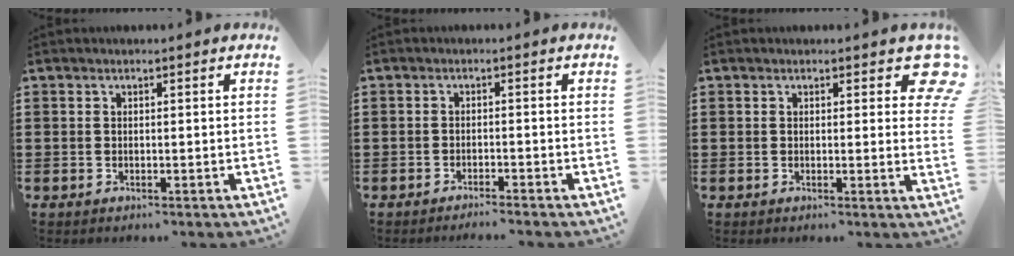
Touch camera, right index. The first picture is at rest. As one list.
[{"total": 1.6, "force": [-1.5, -0.2, 0.2], "torque": [-0.005, 0.002, -0.031]}, {"total": 3.3, "force": [2.0, 1.5, 2.1], "torque": [-0.010, -0.006, 0.027]}]